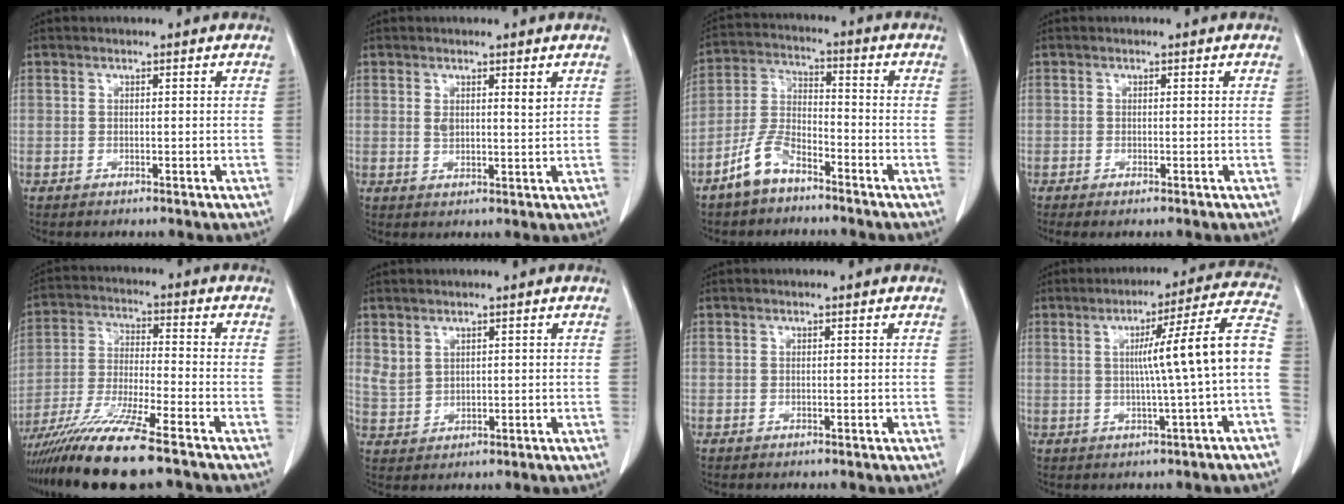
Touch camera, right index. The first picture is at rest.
{"total": 2.7, "force": [1.3, 0.9, 2.2], "torque": [-0.042, -0.004, 0.025]}
{"total": 7.4, "force": [-5.3, 3.1, 4.1], "torque": [-0.100, 0.004, -0.107]}
{"total": 0.9, "force": [-0.6, 0.1, 0.7], "torque": [-0.014, -0.003, -0.010]}
{"total": 14.2, "force": [-10.9, -0.1, 9.2], "torque": [-0.181, -0.036, -0.193]}
{"total": 2.9, "force": [1.8, 2.0, 1.1], "torque": [-0.023, -0.001, 0.047]}
{"total": 0.0}
{"total": 11.8, "force": [-0.7, -1.4, 11.7], "torque": [-0.158, 0.020, -0.012]}